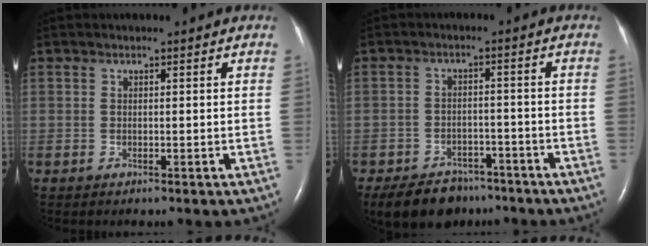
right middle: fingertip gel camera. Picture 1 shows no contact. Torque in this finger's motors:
{"motor_torque": [0.68, -0.66, 0.04, 0.01]}